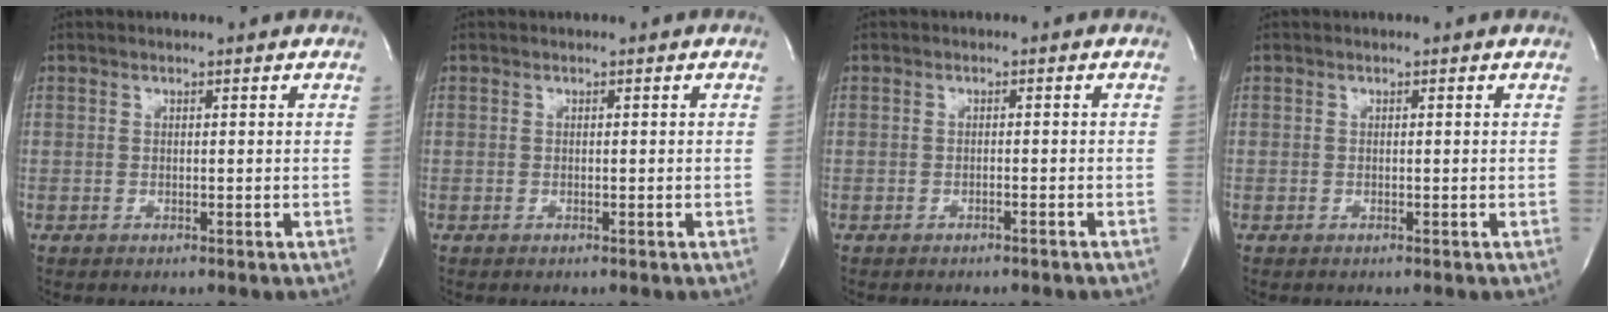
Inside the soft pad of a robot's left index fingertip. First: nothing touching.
{"total": 0.0}
{"total": 1.2, "force": [-1.0, -0.1, 0.6], "torque": [-0.016, 0.004, -0.009]}
{"total": 0.0}